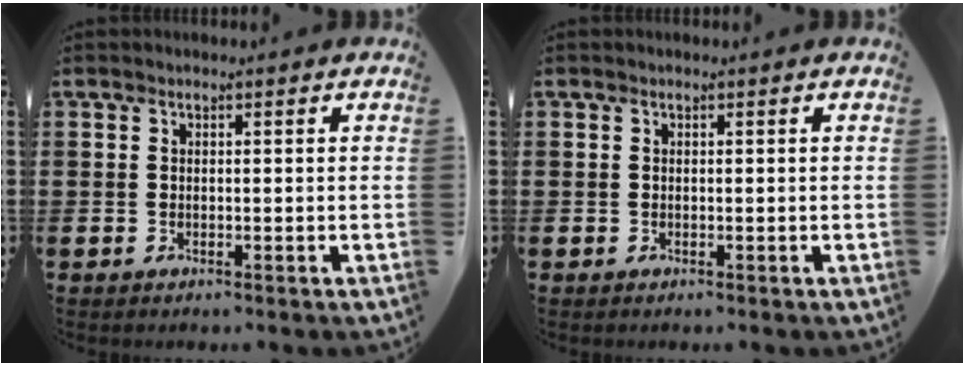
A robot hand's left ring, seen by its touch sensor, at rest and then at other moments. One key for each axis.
{"total": 0.0}